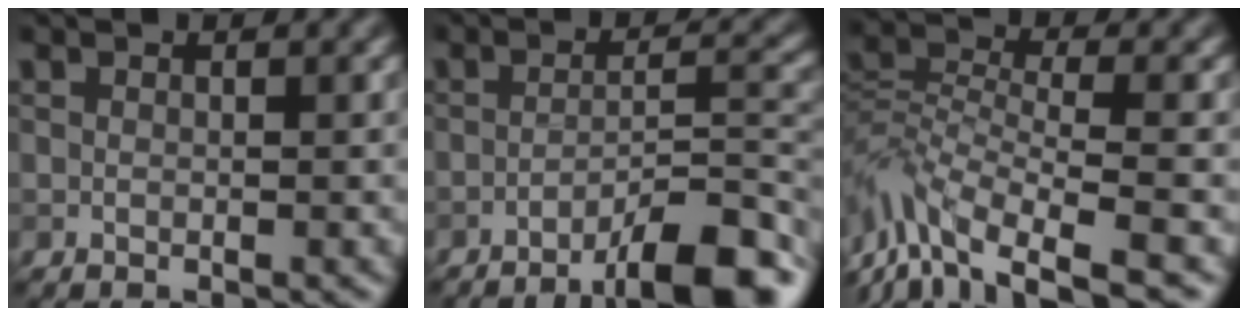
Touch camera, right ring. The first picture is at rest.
{"total": 8.5, "force": [-5.7, 1.7, 6.0], "torque": [-0.079, 0.013, -0.088]}
{"total": 8.5, "force": [-5.7, 3.2, 5.4], "torque": [-0.118, -0.008, -0.107]}